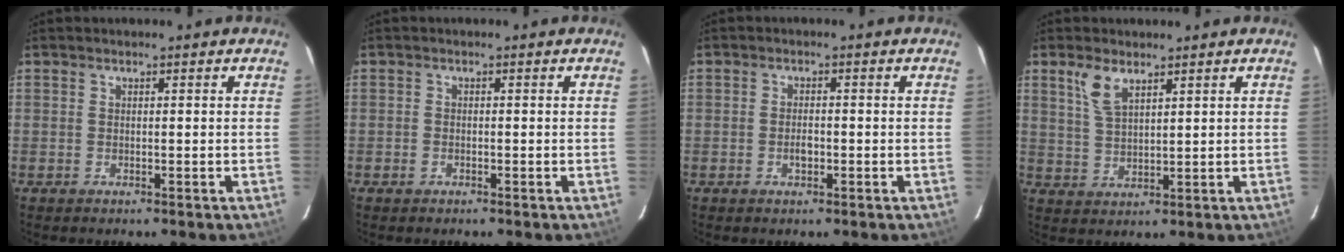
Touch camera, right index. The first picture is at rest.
{"total": 0.8, "force": [-0.4, 0.6, 0.2], "torque": [-0.003, 0.001, -0.009]}
{"total": 2.0, "force": [-0.6, 1.1, 1.6], "torque": [-0.030, 0.001, -0.011]}
{"total": 5.3, "force": [3.4, 2.1, 3.5], "torque": [-0.070, 0.002, 0.074]}